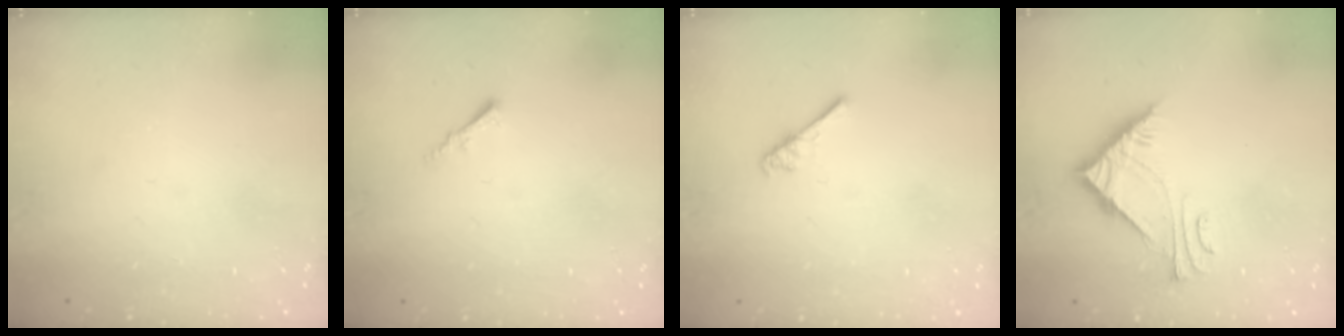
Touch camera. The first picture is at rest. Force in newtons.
{"total": 1.5, "press": 1.5, "slide": 0.4}
{"total": 2.9, "press": 2.9, "slide": 0.4}
{"total": 7.3, "press": 7.3, "slide": 0.5}